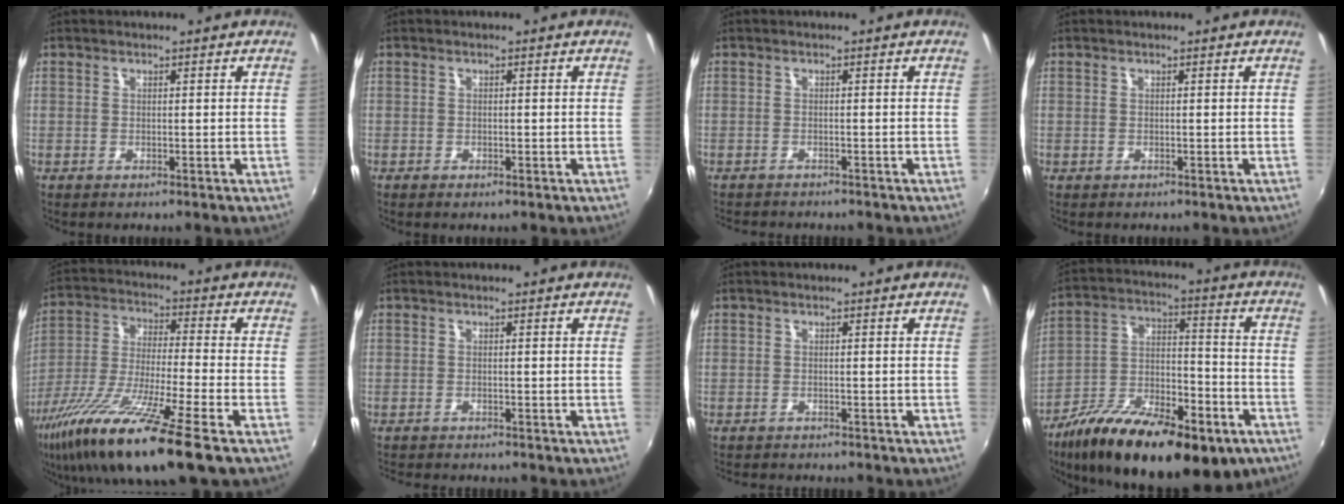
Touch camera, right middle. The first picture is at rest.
{"total": 0.8, "force": [-0.6, 0.4, 0.5], "torque": [-0.009, -0.004, -0.011]}
{"total": 3.4, "force": [-3.2, 0.6, 0.9], "torque": [-0.028, -0.015, -0.050]}
{"total": 0.0}
{"total": 19.7, "force": [-11.9, 1.5, 15.6], "torque": [-0.310, -0.052, -0.220]}
{"total": 2.9, "force": [-2.8, 0.4, 0.8], "torque": [-0.026, -0.015, -0.045]}
{"total": 2.6, "force": [-2.5, 0.4, 0.7], "torque": [-0.022, -0.014, -0.039]}
{"total": 26.3, "force": [-15.5, 10.7, 18.3], "torque": [-0.322, -0.022, -0.237]}